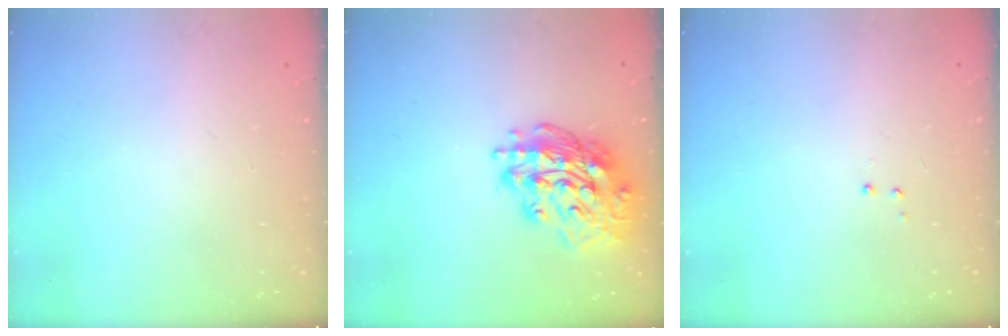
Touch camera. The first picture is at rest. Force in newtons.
{"total": 18.0, "press": 17.9, "slide": 1.8}
{"total": 2.9, "press": 2.8, "slide": 0.6}